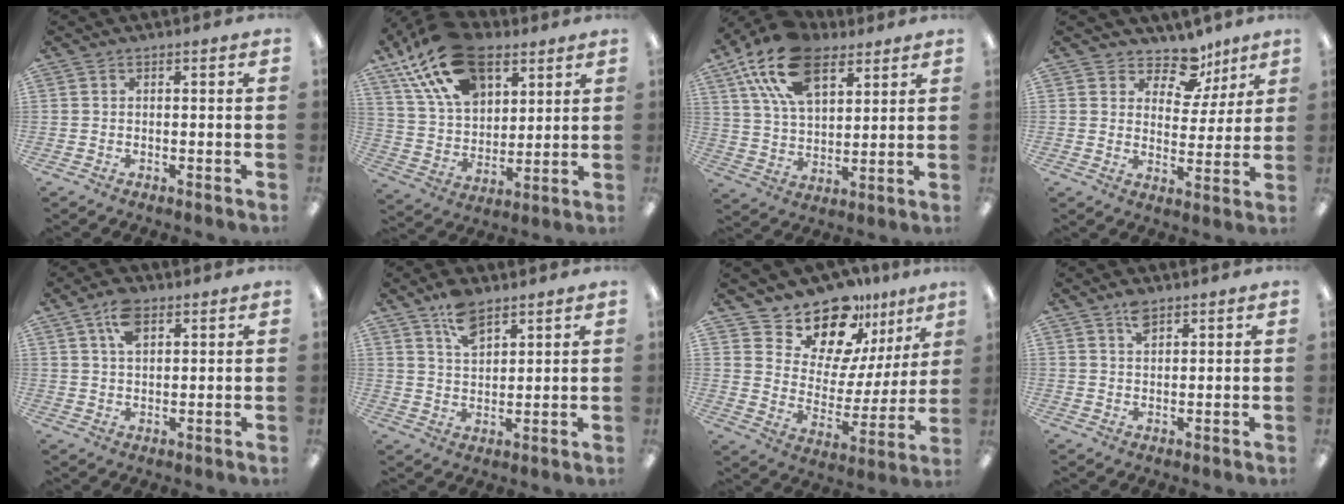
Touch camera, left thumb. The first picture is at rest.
{"total": 21.7, "force": [12.6, 12.3, 12.6], "torque": [-0.238, -0.043, 0.228]}
{"total": 19.1, "force": [10.6, 10.6, 11.9], "torque": [-0.229, -0.024, 0.192]}
{"total": 10.4, "force": [7.6, 5.9, 4.1], "torque": [-0.064, -0.049, 0.139]}
{"total": 6.9, "force": [3.8, 3.6, 4.5], "torque": [-0.084, 0.001, 0.067]}
{"total": 8.1, "force": [5.6, 3.9, 4.4], "torque": [-0.077, -0.022, 0.101]}
{"total": 16.4, "force": [14.1, 6.9, 4.5], "torque": [-0.087, -0.122, 0.255]}
{"total": 3.9, "force": [2.7, 1.9, 2.2], "torque": [-0.034, -0.006, 0.046]}